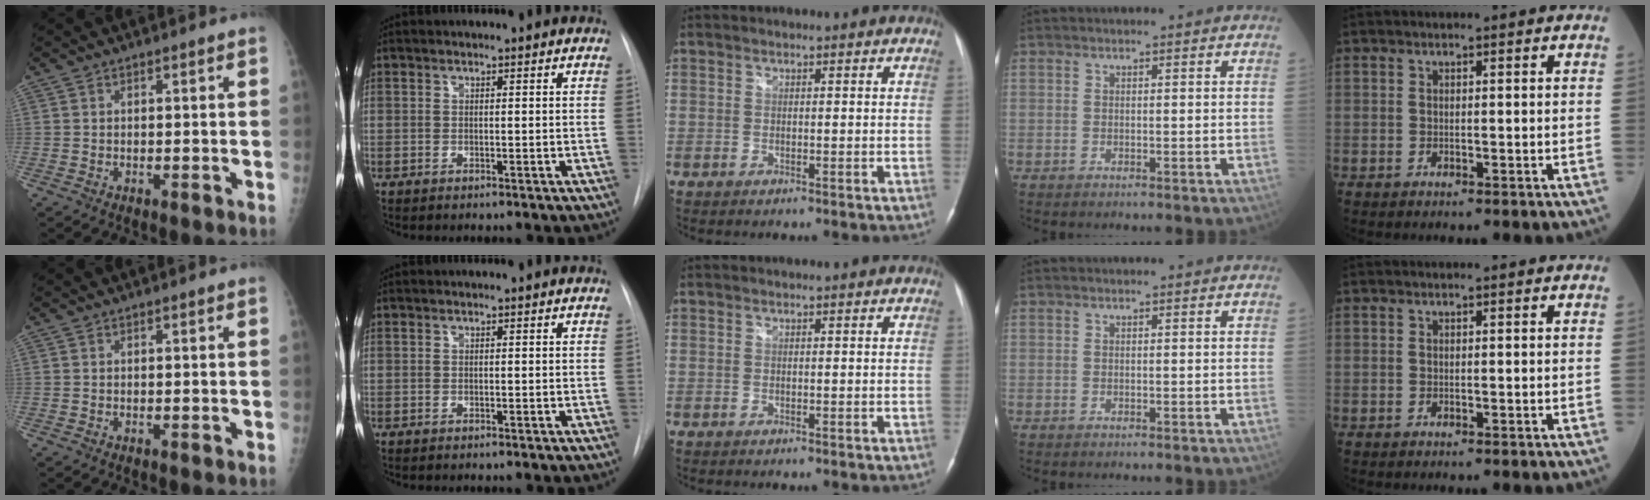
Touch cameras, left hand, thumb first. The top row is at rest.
{}